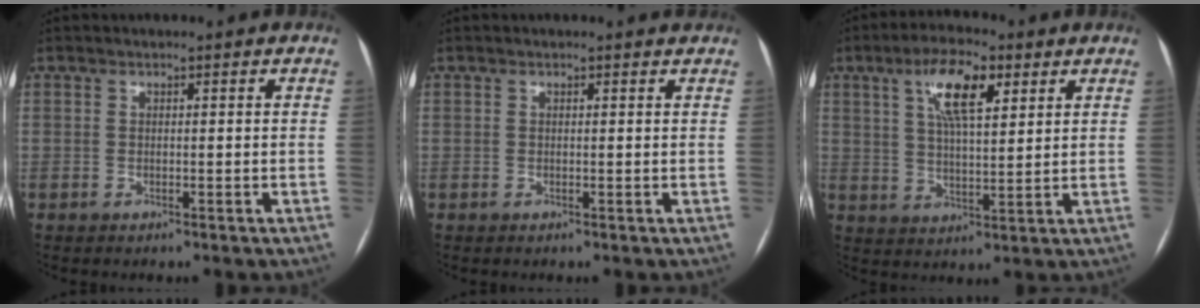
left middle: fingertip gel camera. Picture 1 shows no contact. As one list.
[{"total": 1.0, "force": [0.9, 0.1, 0.0], "torque": [-0.009, -0.003, 0.002]}, {"total": 9.2, "force": [4.3, 2.7, 7.7], "torque": [-0.142, 0.014, 0.078]}]